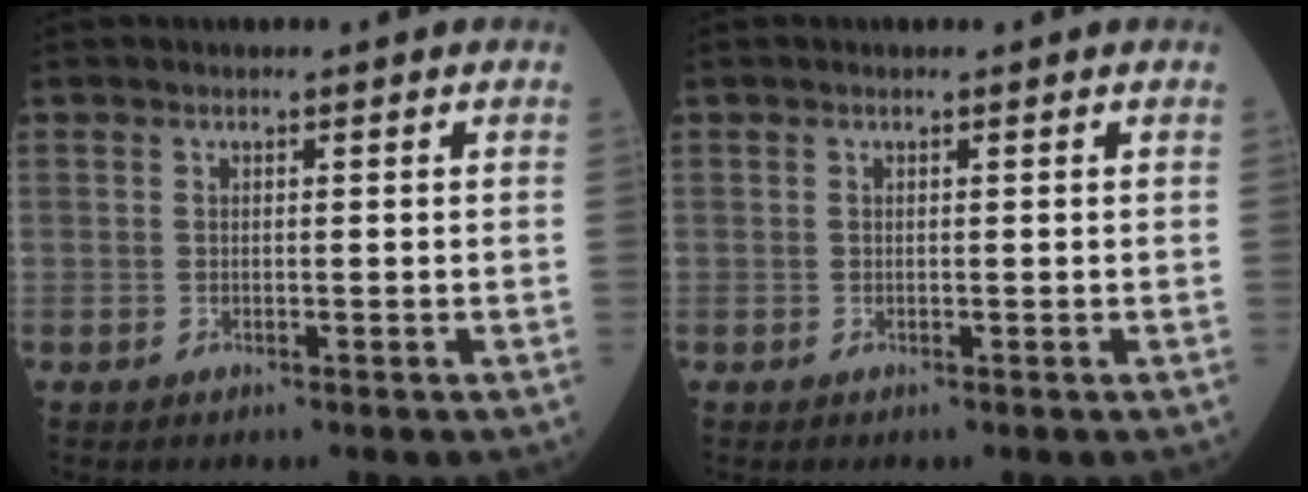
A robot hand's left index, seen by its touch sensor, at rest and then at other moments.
{"total": 0.7, "force": [-0.7, -0.1, -0.1], "torque": [0.001, -0.007, -0.010]}